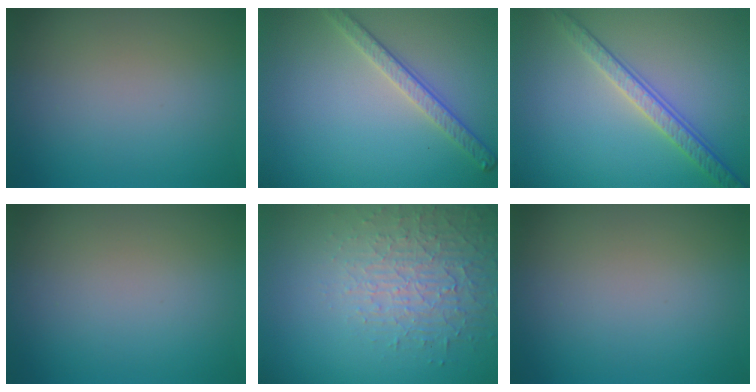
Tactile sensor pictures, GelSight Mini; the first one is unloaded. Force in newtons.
{"total": 2.8, "press": 2.7, "slide": 0.8}
{"total": 3.6, "press": 3.2, "slide": 1.7}
{"total": 0.0}
{"total": 4.5, "press": 3.6, "slide": 2.7}
{"total": 0.0}